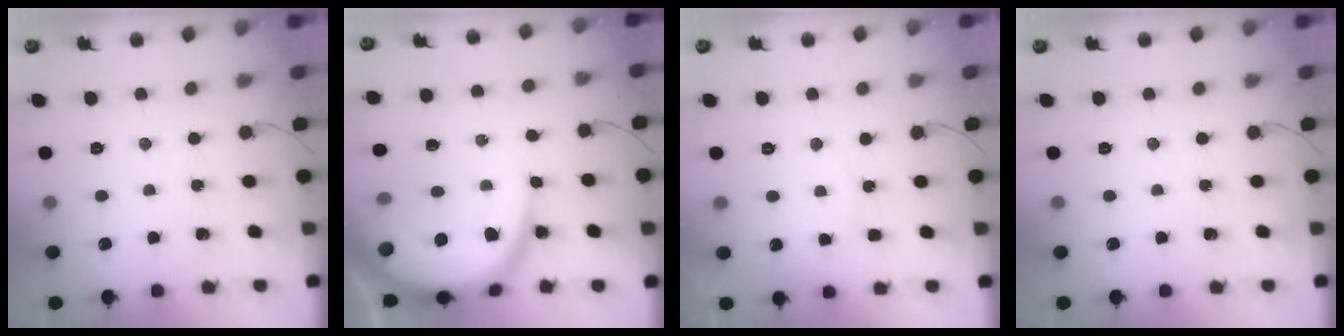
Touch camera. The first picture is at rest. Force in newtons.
{"total": 16.2, "press": 16.1, "slide": 1.6}
{"total": 5.9, "press": 5.9, "slide": 0.4}
{"total": 0.0}